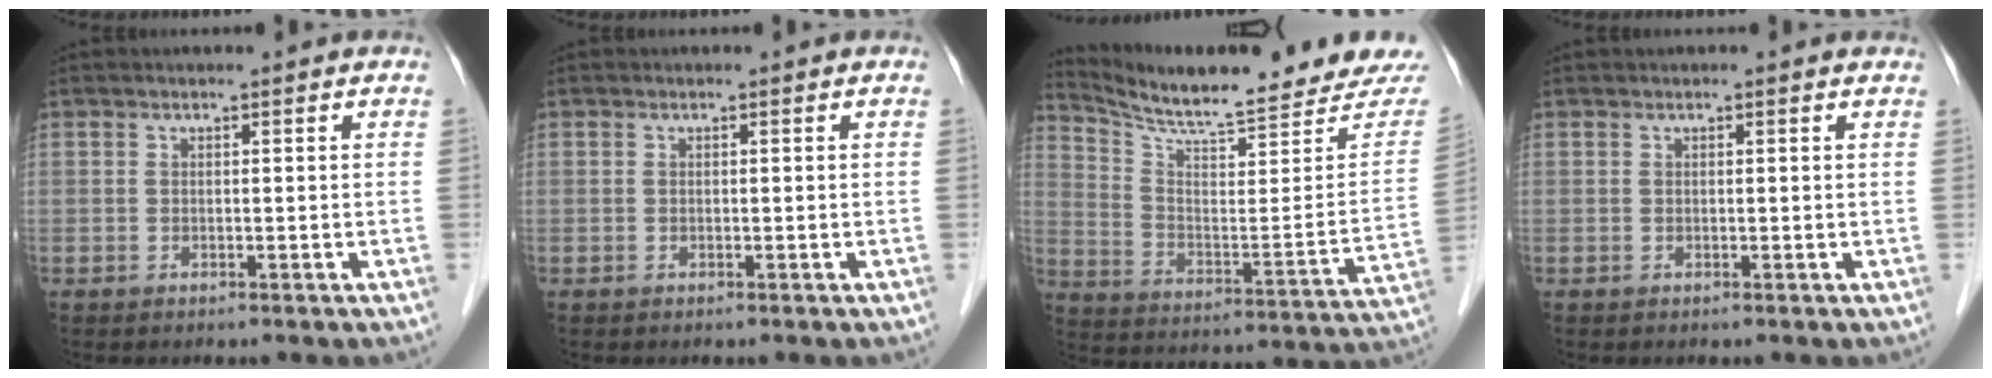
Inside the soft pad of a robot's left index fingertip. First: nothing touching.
{"total": 0.0}
{"total": 21.5, "force": [19.9, 1.2, 8.1], "torque": [-0.134, -0.078, 0.279]}
{"total": 0.7, "force": [0.6, 0.1, 0.3], "torque": [-0.008, 0.011, 0.008]}